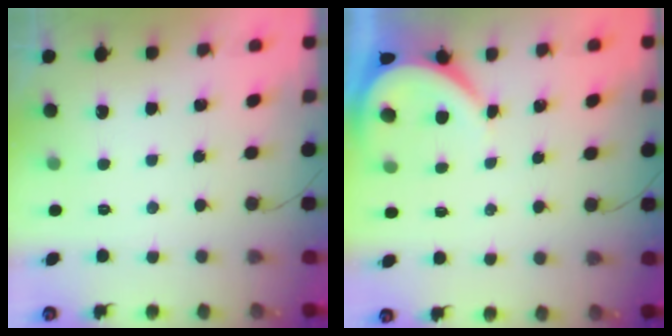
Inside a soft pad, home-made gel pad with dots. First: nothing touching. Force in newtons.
{"total": 3.6, "press": 3.5, "slide": 0.5}